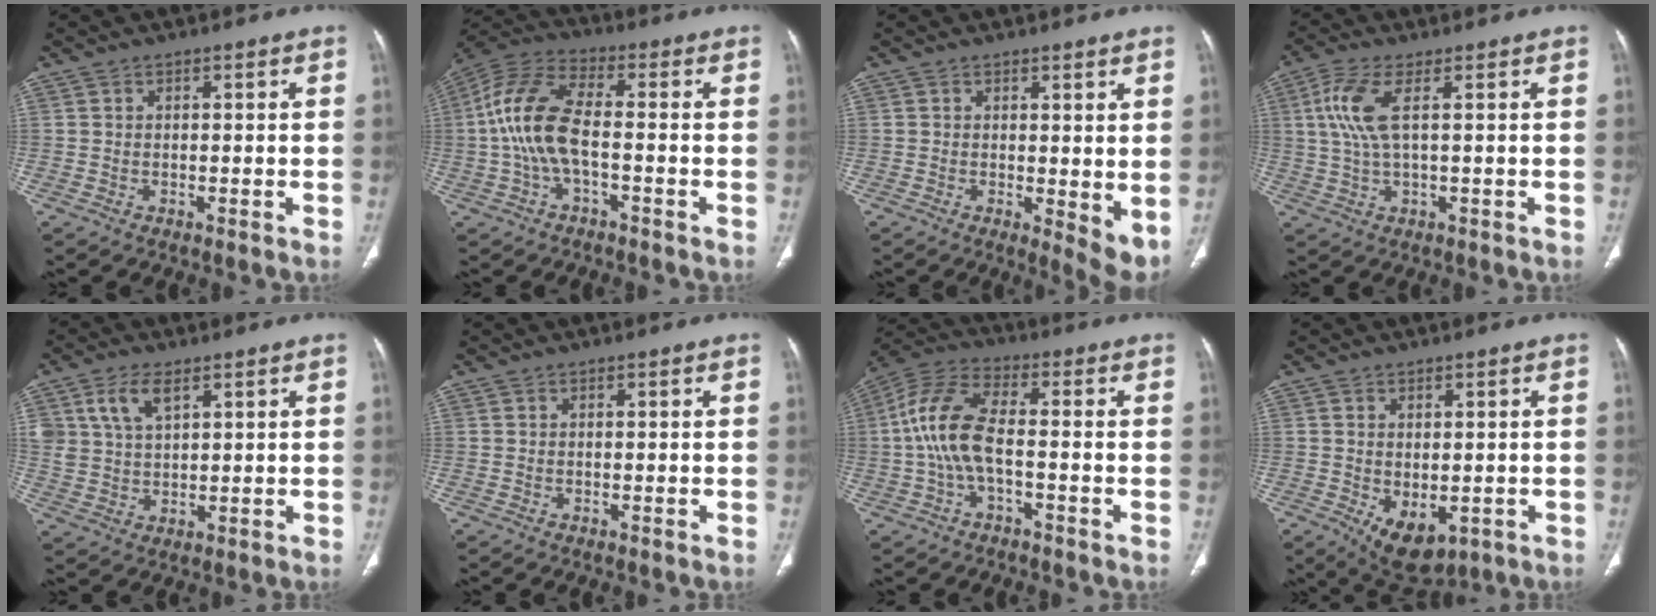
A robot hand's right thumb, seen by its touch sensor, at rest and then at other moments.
{"total": 11.9, "force": [-1.5, 5.3, 10.5], "torque": [-0.235, 0.035, -0.035]}
{"total": 5.7, "force": [0.6, 2.4, 5.2], "torque": [-0.064, -0.017, 0.012]}
{"total": 7.2, "force": [1.7, 2.2, 6.6], "torque": [-0.176, 0.008, 0.037]}
{"total": 6.7, "force": [3.4, 3.6, 4.5], "torque": [-0.084, -0.011, 0.072]}
{"total": 0.0}
{"total": 10.8, "force": [-1.4, 4.8, 9.6], "torque": [-0.215, 0.035, -0.033]}
{"total": 7.8, "force": [-2.0, 4.7, 5.9], "torque": [-0.080, -0.007, -0.009]}